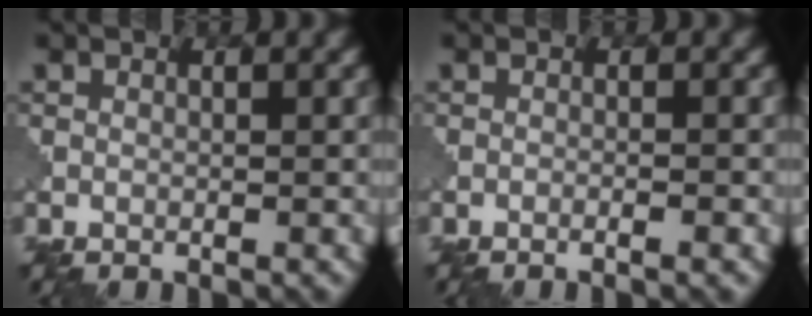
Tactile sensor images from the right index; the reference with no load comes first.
{"total": 1.5, "force": [-0.4, 0.7, 1.2], "torque": [0.017, 0.006, -0.027]}